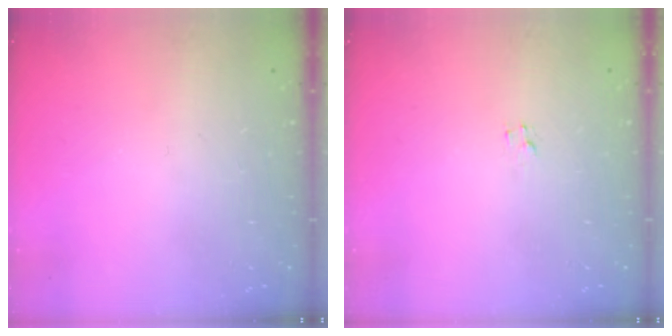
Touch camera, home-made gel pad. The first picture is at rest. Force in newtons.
{"total": 2.0, "press": 2.0, "slide": 0.2}